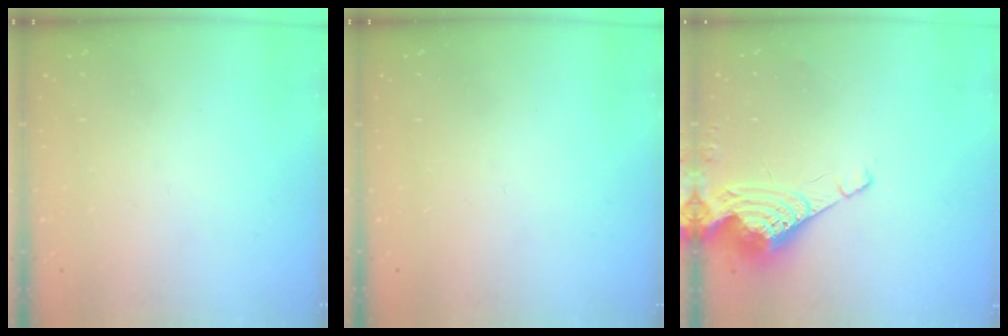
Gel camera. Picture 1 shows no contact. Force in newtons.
{"total": 0.0}
{"total": 9.8, "press": 9.7, "slide": 1.2}